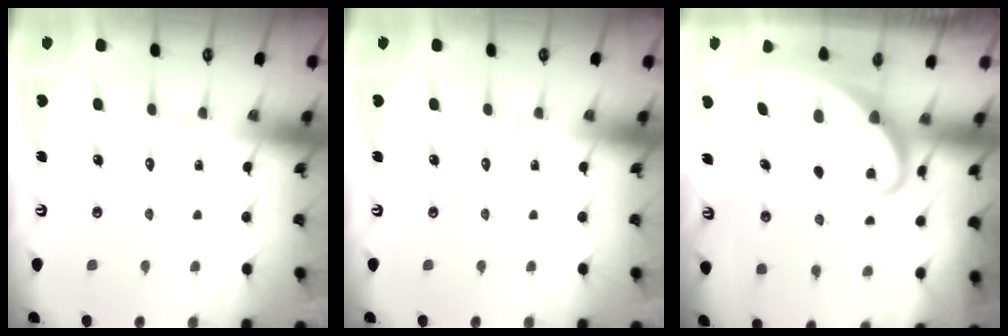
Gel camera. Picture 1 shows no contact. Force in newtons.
{"total": 0.0}
{"total": 2.6, "press": 2.6, "slide": 0.2}